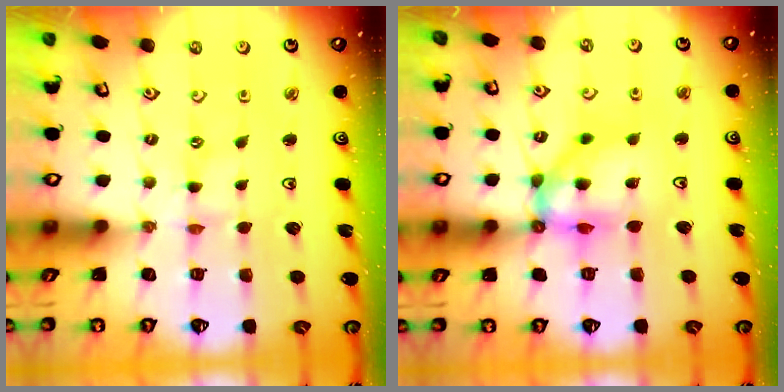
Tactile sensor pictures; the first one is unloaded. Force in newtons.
{"total": 13.6, "press": 13.5, "slide": 1.8}